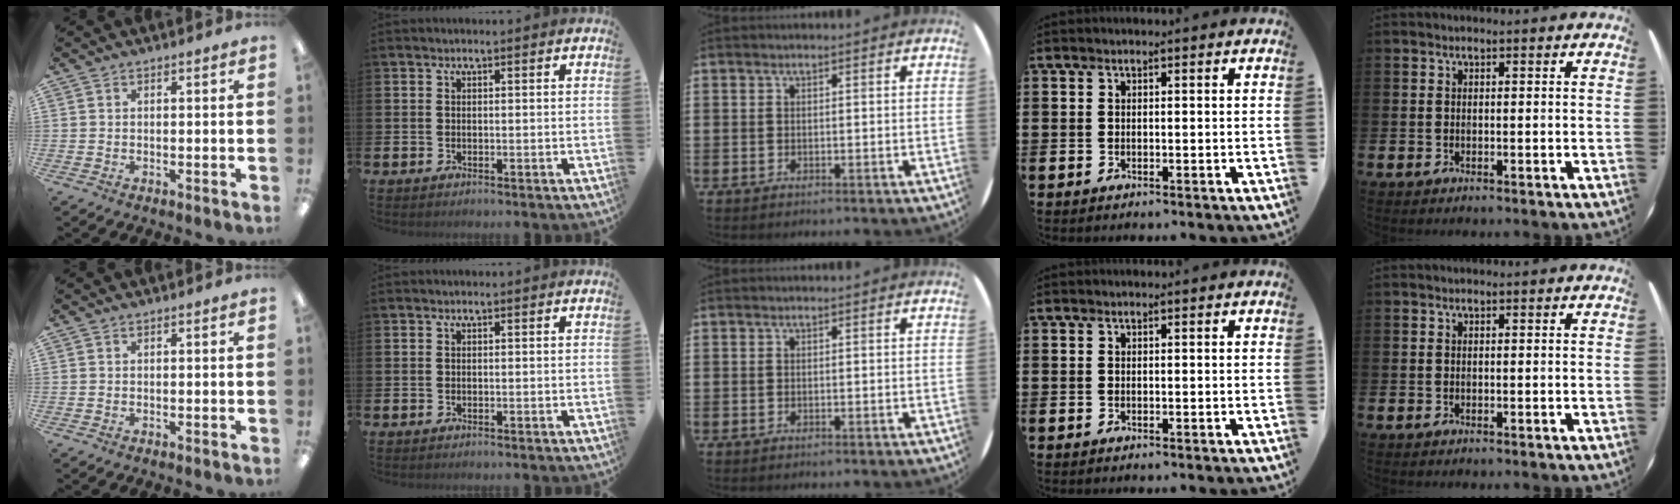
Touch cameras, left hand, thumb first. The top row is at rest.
{}